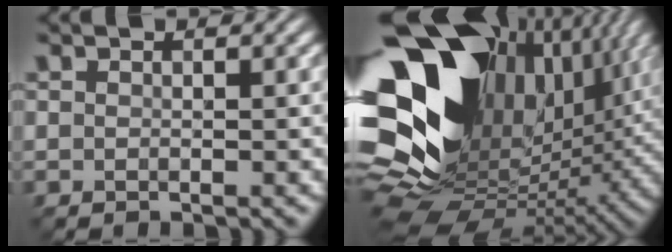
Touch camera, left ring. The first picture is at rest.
{"total": 20.1, "force": [5.3, 13.4, 14.1], "torque": [-0.283, 0.005, 0.118]}